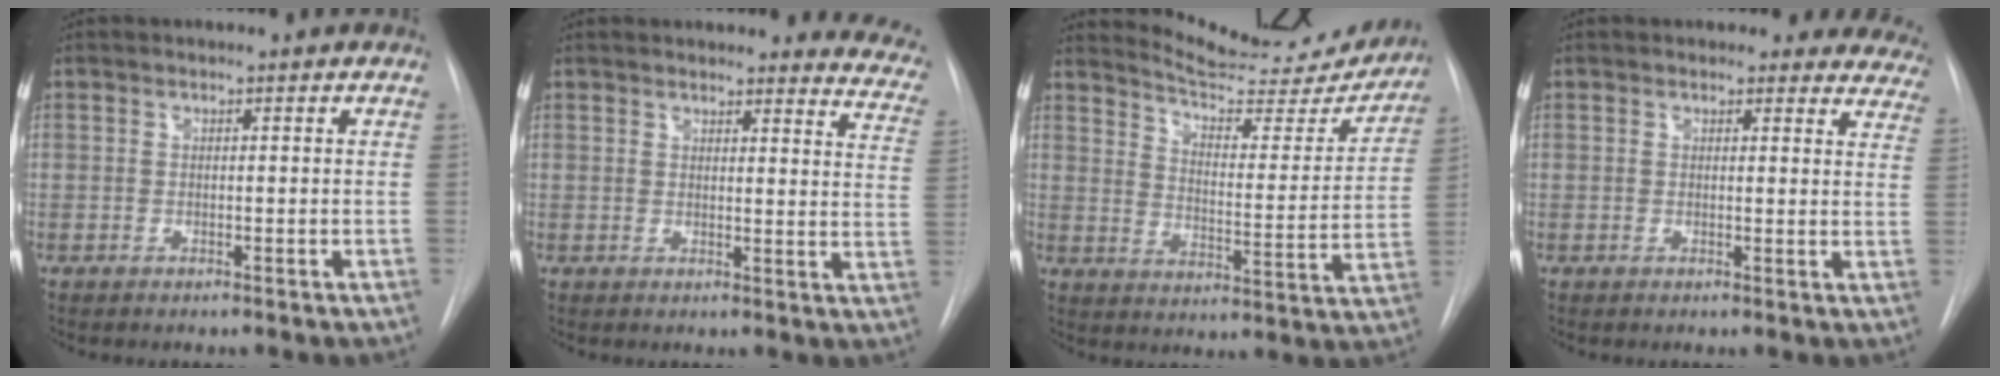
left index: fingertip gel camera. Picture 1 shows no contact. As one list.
[{"total": 15.1, "force": [14.5, 2.7, 3.1], "torque": [0.004, -0.075, 0.124]}, {"total": 18.4, "force": [17.7, 2.7, 4.0], "torque": [-0.051, -0.058, 0.228]}, {"total": 14.3, "force": [13.3, 4.7, 2.0], "torque": [0.019, -0.043, 0.116]}]